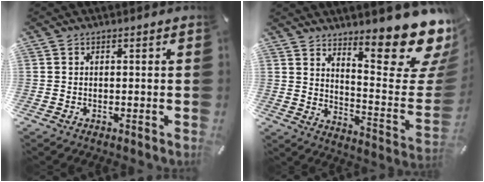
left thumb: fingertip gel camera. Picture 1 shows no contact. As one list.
[{"total": 21.3, "force": [15.6, 6.4, 13.0], "torque": [-0.151, -0.134, 0.254]}]